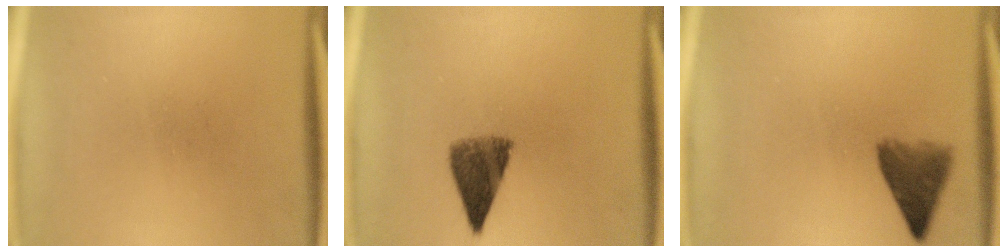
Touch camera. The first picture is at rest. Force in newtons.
{"total": 6.7}
{"total": 5.2}